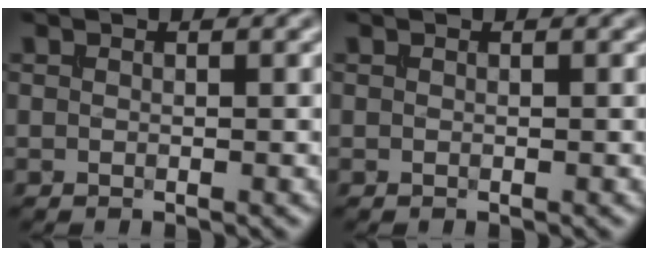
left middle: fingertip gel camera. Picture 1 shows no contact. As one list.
[{"total": 0.0}]